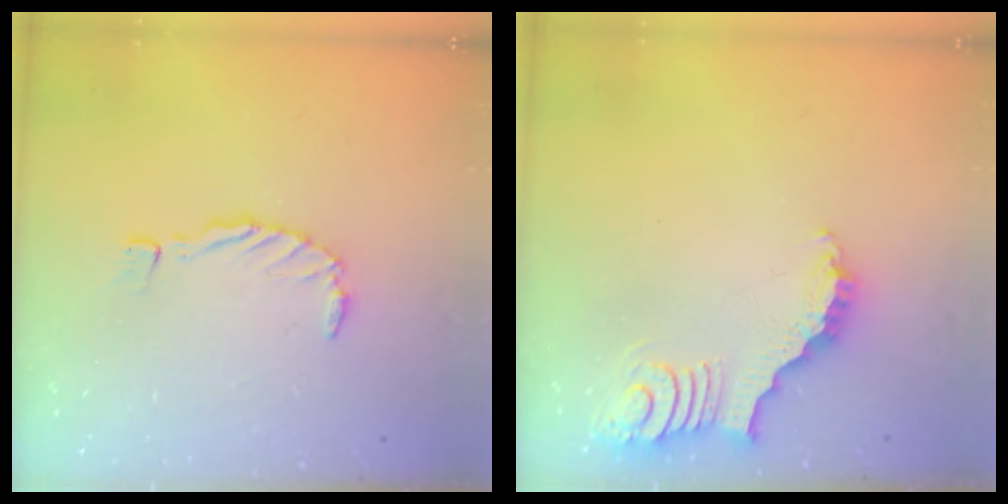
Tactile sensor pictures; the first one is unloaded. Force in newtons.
{"total": 3.9, "press": 3.8, "slide": 0.5}